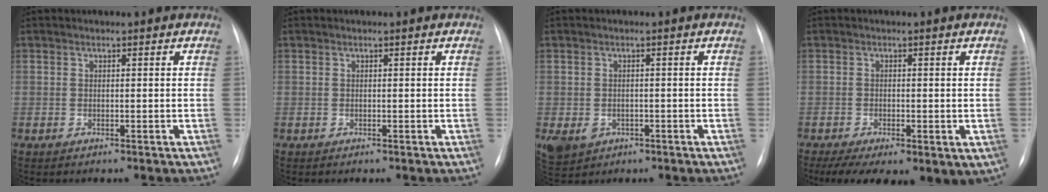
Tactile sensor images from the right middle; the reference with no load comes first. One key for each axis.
{"total": 0.0}
{"total": 5.6, "fx": -2.3, "fy": 4.6, "fz": 2.2, "tx": -0.049, "ty": -0.001, "tz": -0.025}
{"total": 12.6, "fx": -5.5, "fy": 6.6, "fz": 9.3, "tx": -0.176, "ty": -0.015, "tz": -0.075}